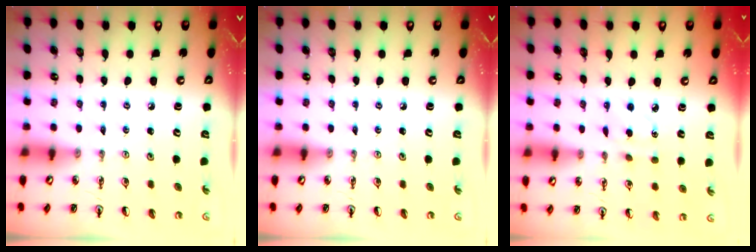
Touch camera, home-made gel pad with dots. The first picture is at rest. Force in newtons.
{"total": 0.0}
{"total": 3.5, "press": 3.4, "slide": 0.6}